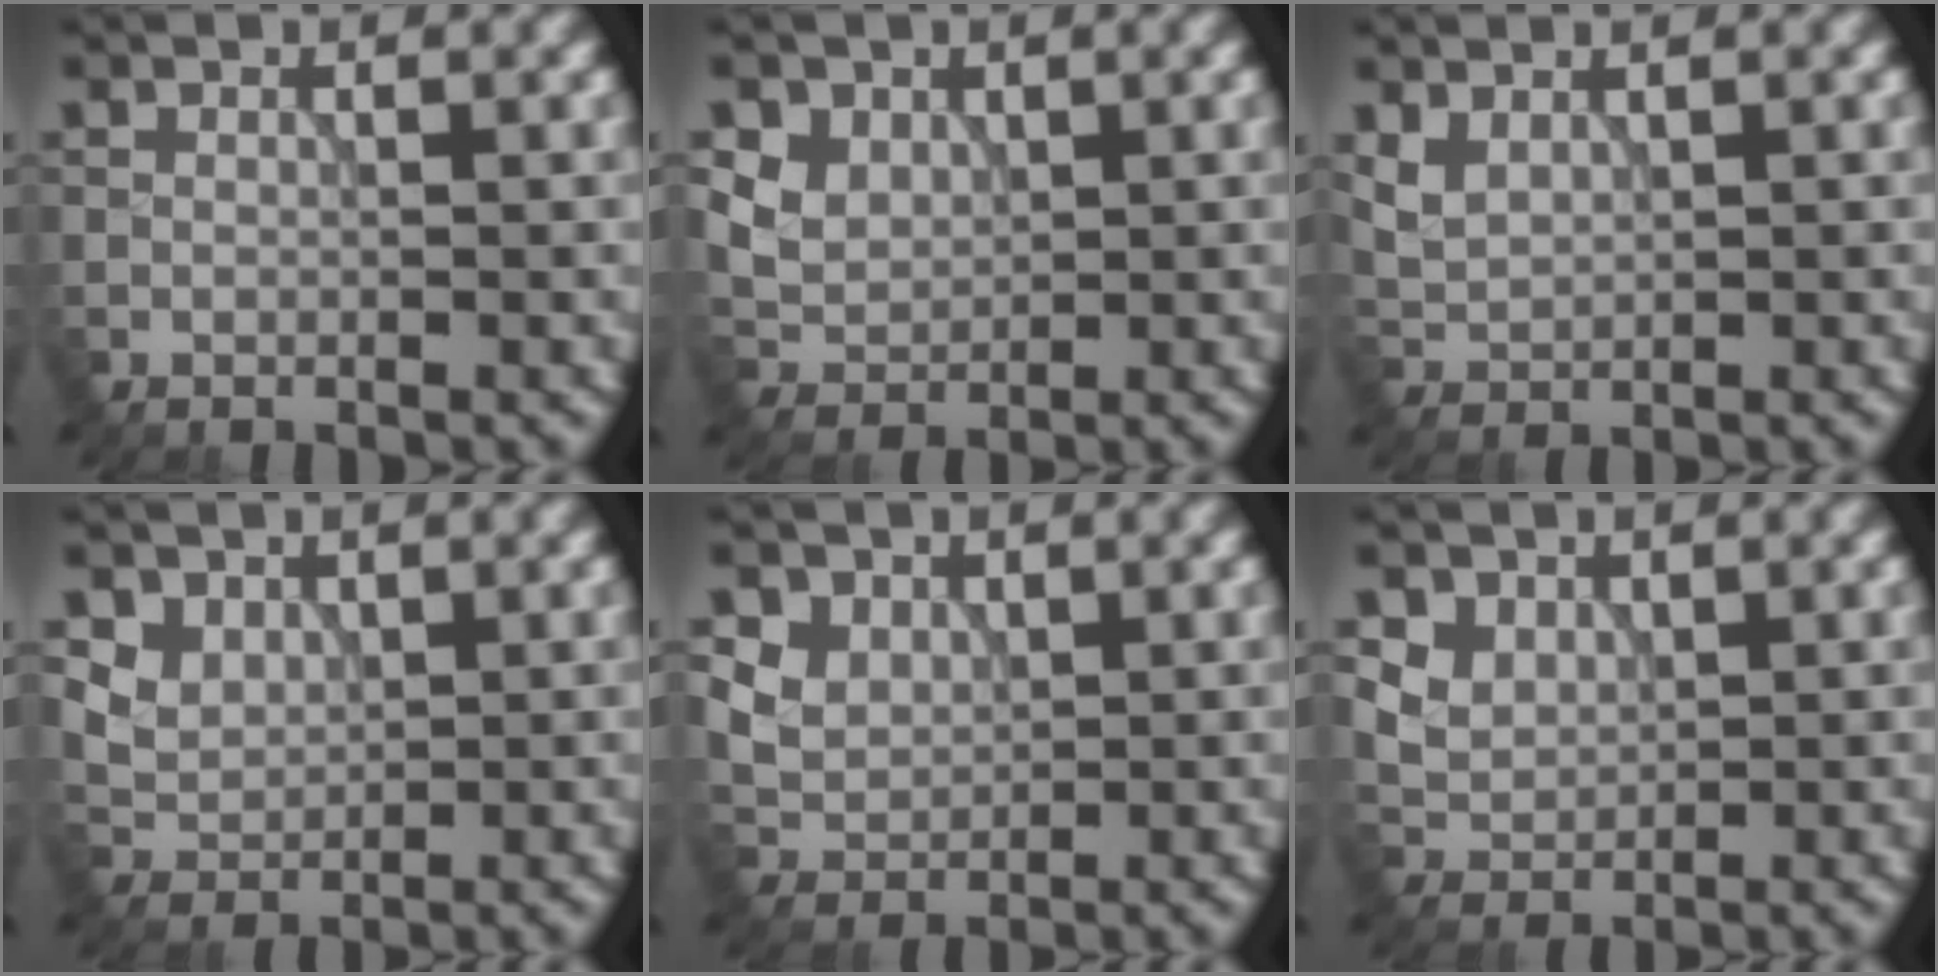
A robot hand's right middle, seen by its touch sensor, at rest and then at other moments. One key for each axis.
{"total": 4.0, "fx": 2.1, "fy": 3.0, "fz": 1.6, "tx": -0.051, "ty": -0.001, "tz": 0.057}
{"total": 1.9, "fx": 1.3, "fy": 1.1, "fz": 1.0, "tx": -0.027, "ty": -0.001, "tz": 0.033}
{"total": 2.6, "fx": 1.6, "fy": 1.9, "fz": 0.7, "tx": -0.022, "ty": -0.016, "tz": 0.048}
{"total": 4.4, "fx": 2.3, "fy": 3.3, "fz": 1.8, "tx": -0.054, "ty": 0.002, "tz": 0.056}
{"total": 3.1, "fx": 1.8, "fy": 2.3, "fz": 1.0, "tx": -0.030, "ty": -0.011, "tz": 0.053}